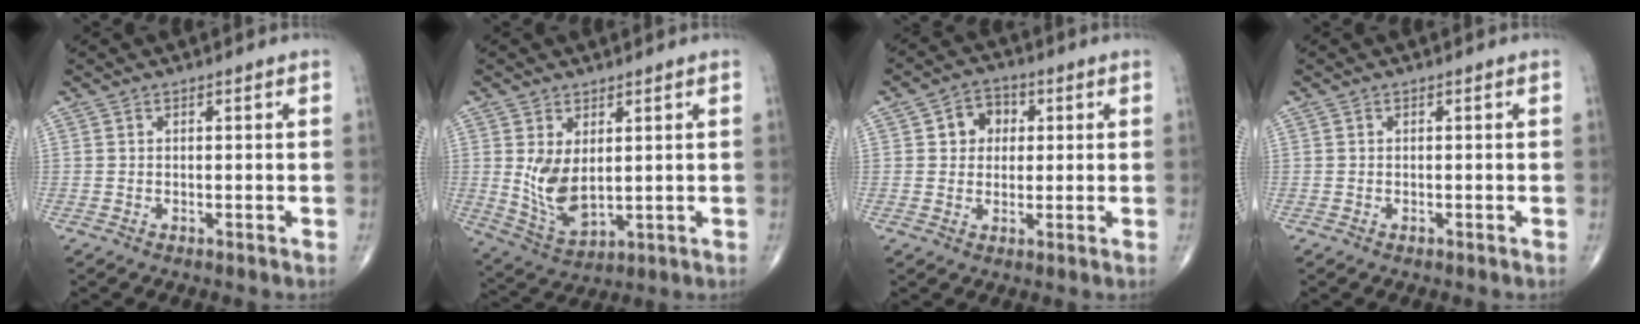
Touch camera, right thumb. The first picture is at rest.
{"total": 8.2, "force": [1.4, 4.7, 6.5], "torque": [-0.119, -0.021, 0.046]}
{"total": 5.9, "force": [1.3, 4.9, 2.9], "torque": [-0.015, 0.007, 0.014]}
{"total": 0.0}